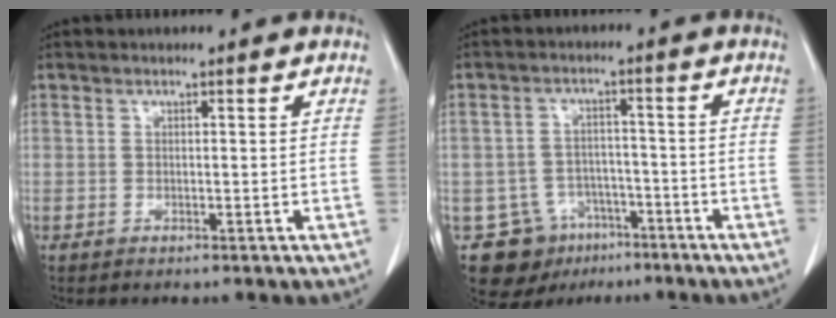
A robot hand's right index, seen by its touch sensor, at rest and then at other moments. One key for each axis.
{"total": 9.6, "fx": -5.3, "fy": 7.8, "fz": 1.4, "tx": -0.030, "ty": 0.025, "tz": -0.072}